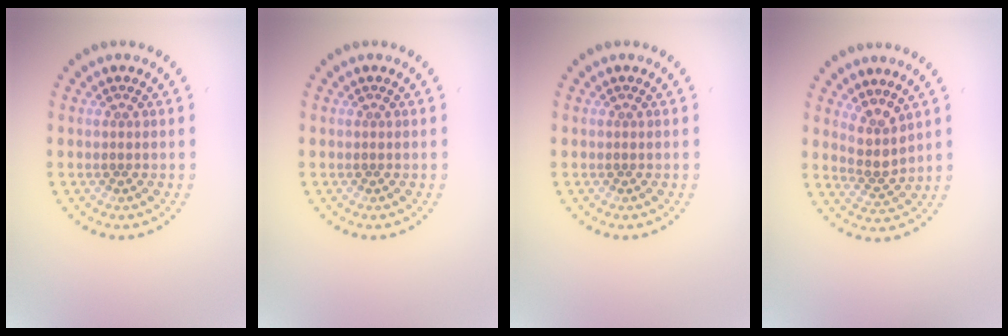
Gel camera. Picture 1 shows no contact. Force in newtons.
{"total": 0.0}
{"total": 0.0}
{"total": 2.8, "press": 2.1, "slide": 1.9}